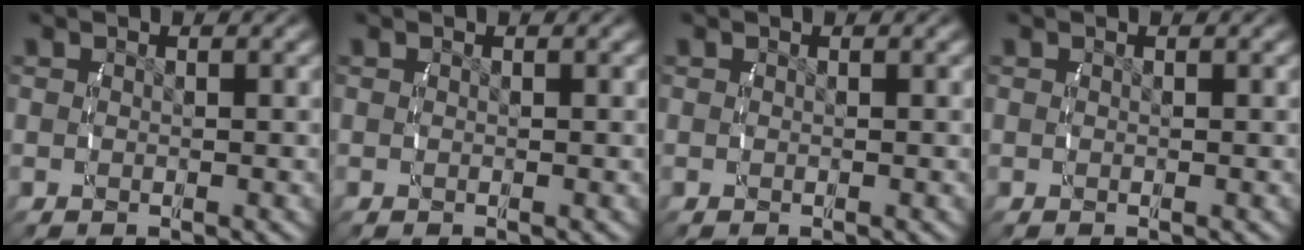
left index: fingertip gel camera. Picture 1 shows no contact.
{"total": 0.0}
{"total": 0.0}
{"total": 0.0}